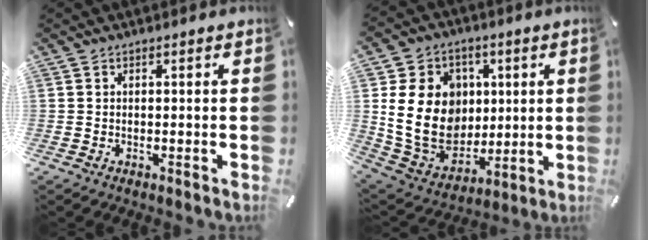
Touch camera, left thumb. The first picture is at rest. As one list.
[{"total": 19.7, "force": [2.5, 16.5, 10.6], "torque": [-0.191, -0.019, 0.056]}]